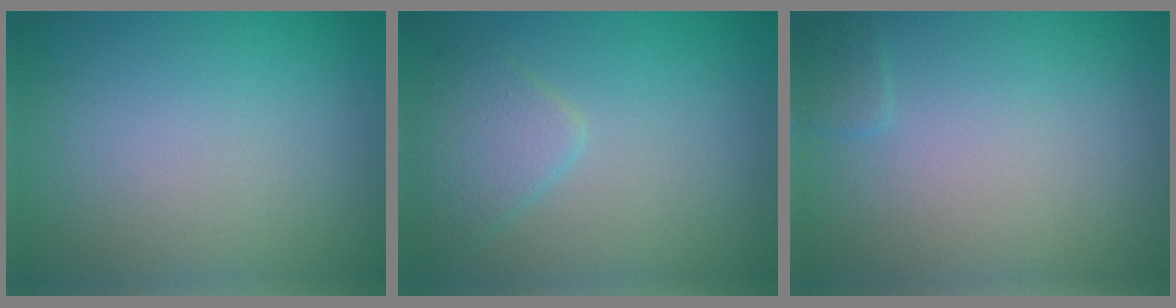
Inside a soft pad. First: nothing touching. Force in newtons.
{"total": 2.6, "press": 2.6, "slide": 0.1}
{"total": 0.9, "press": 0.9, "slide": 0.0}